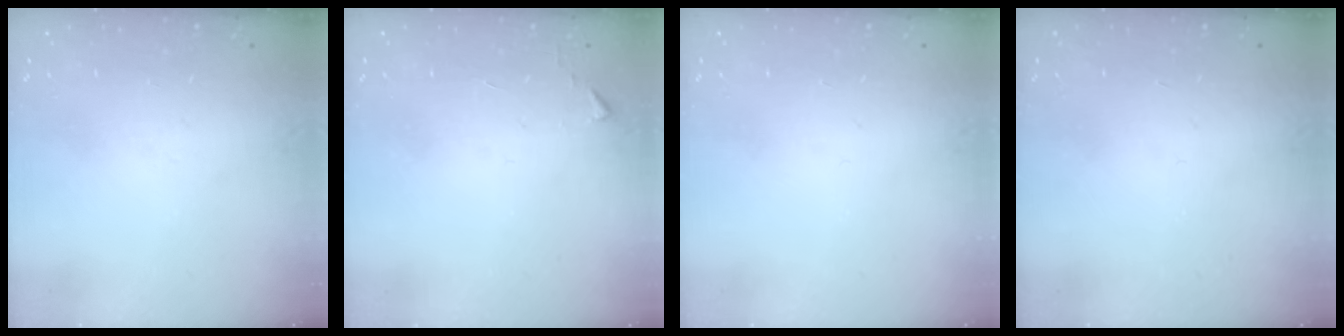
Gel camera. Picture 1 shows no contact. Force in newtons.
{"total": 2.7, "press": 2.7, "slide": 0.5}
{"total": 0.0}
{"total": 0.0}